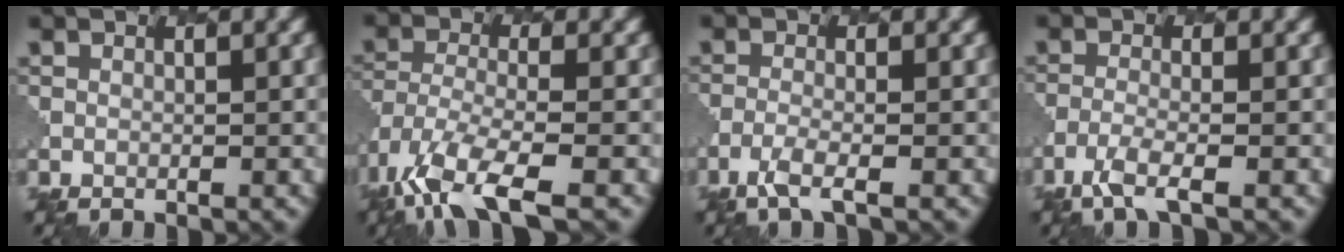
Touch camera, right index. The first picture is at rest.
{"total": 8.0, "force": [-5.0, 2.9, 5.6], "torque": [-0.118, -0.019, -0.098]}
{"total": 2.5, "force": [-1.6, 0.5, 1.9], "torque": [-0.038, -0.004, -0.044]}
{"total": 2.9, "force": [-1.9, 0.6, 2.2], "torque": [-0.046, -0.004, -0.051]}